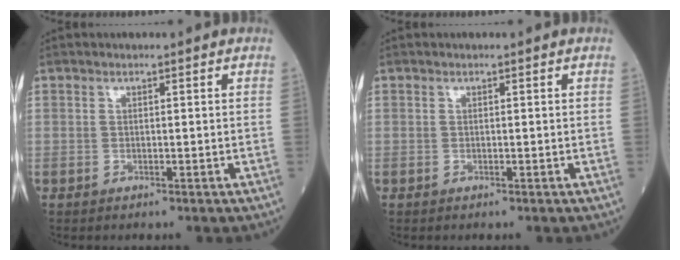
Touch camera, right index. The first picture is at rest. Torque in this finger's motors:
{"motor_torque": [0.02, 0.02, 0.00, 0.01]}